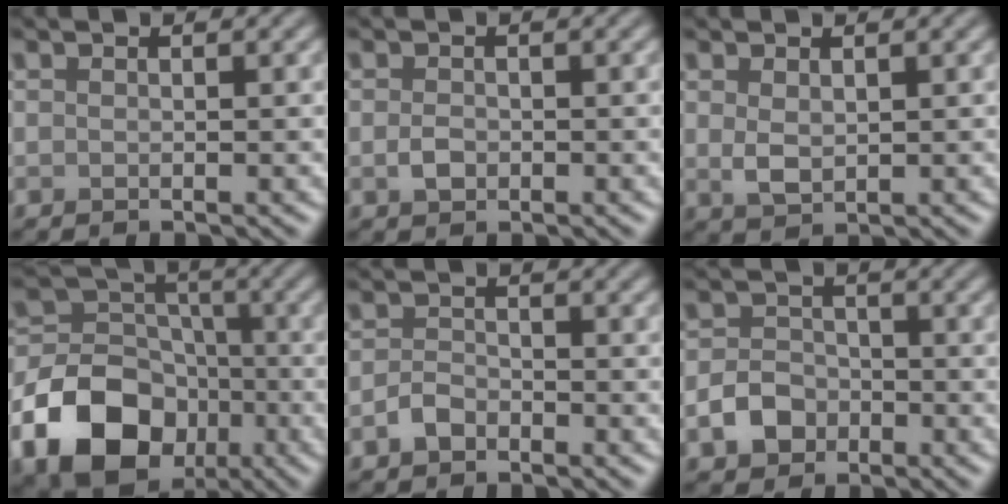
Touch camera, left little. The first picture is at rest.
{"total": 1.3, "force": [-0.3, 1.0, 0.9], "torque": [-0.018, -0.002, -0.008]}
{"total": 1.9, "force": [0.6, 1.2, 1.4], "torque": [-0.031, -0.002, 0.016]}
{"total": 11.8, "force": [-5.1, 8.8, 6.0], "torque": [-0.125, -0.006, -0.107]}
{"total": 1.7, "force": [-1.1, 1.1, 0.7], "torque": [-0.013, 0.004, -0.024]}
{"total": 3.1, "force": [-1.4, 2.4, 1.4], "torque": [-0.023, 0.002, -0.029]}